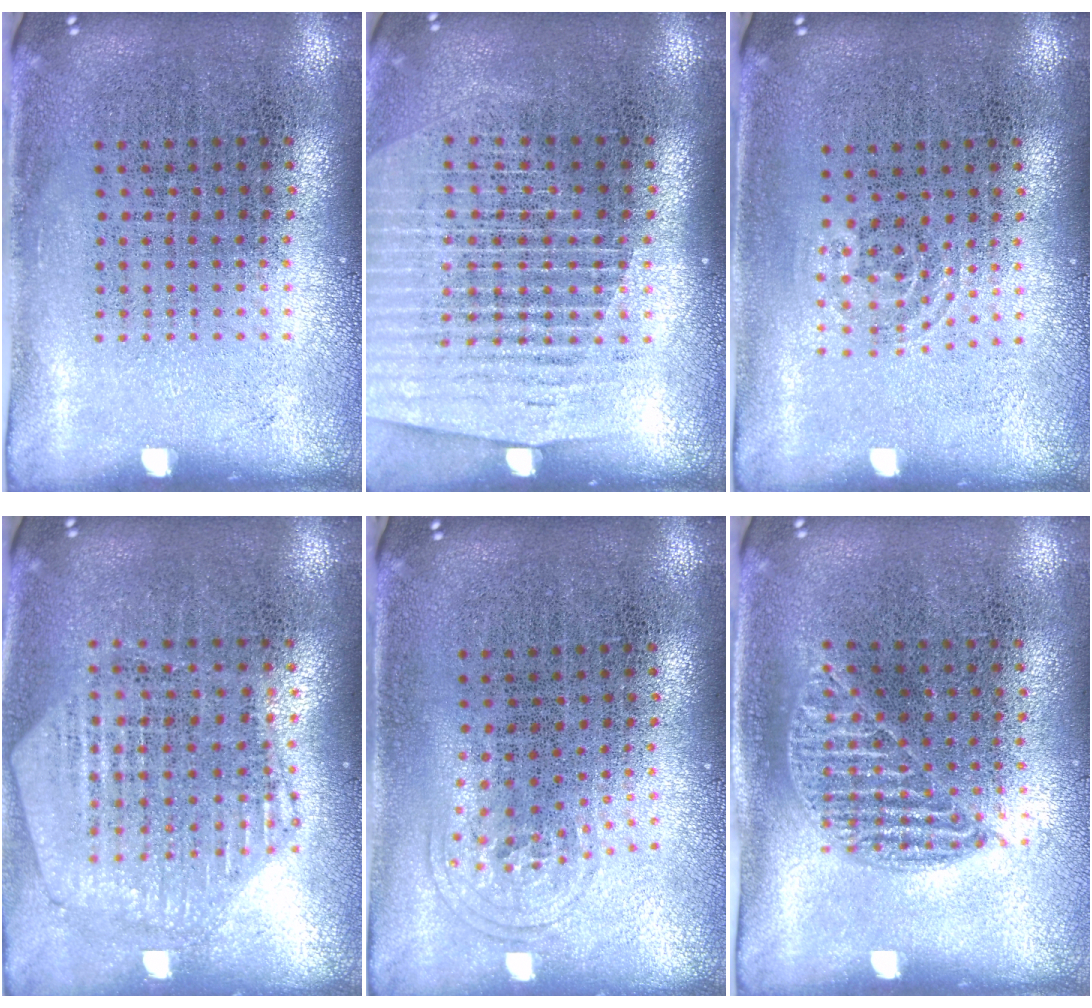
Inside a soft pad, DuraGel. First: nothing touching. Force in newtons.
{"total": 1.5, "press": 1.4, "slide": 0.5}
{"total": 0.8, "press": 0.6, "slide": 0.5}
{"total": 1.1, "press": 1.1, "slide": 0.3}
{"total": 0.9, "press": 0.7, "slide": 0.6}
{"total": 0.8, "press": 0.8, "slide": 0.4}